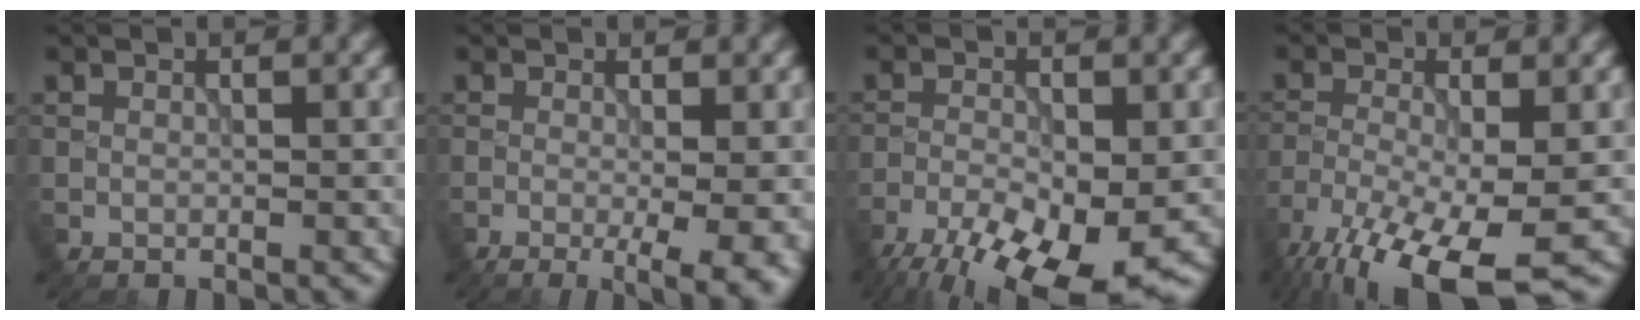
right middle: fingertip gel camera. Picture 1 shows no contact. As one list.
[{"total": 5.7, "force": [-1.6, 1.6, 5.2], "torque": [-0.073, -0.017, -0.012]}, {"total": 11.0, "force": [-7.1, 3.7, 7.6], "torque": [-0.137, -0.030, -0.111]}, {"total": 11.2, "force": [-7.0, 3.2, 8.2], "torque": [-0.167, -0.028, -0.123]}]